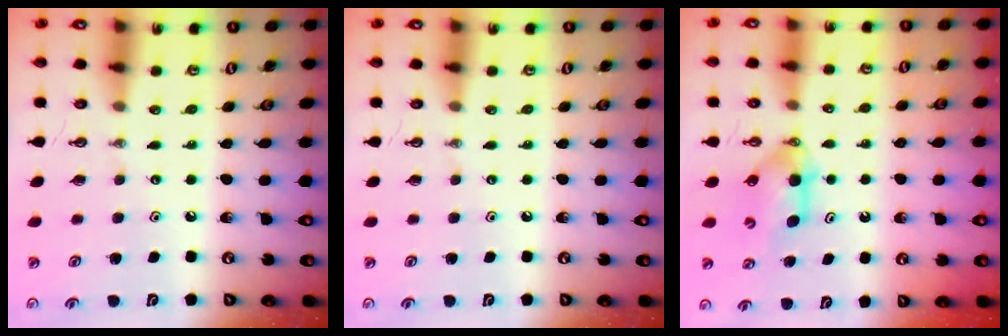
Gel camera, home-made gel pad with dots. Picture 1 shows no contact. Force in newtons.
{"total": 0.0}
{"total": 5.4, "press": 5.2, "slide": 1.4}